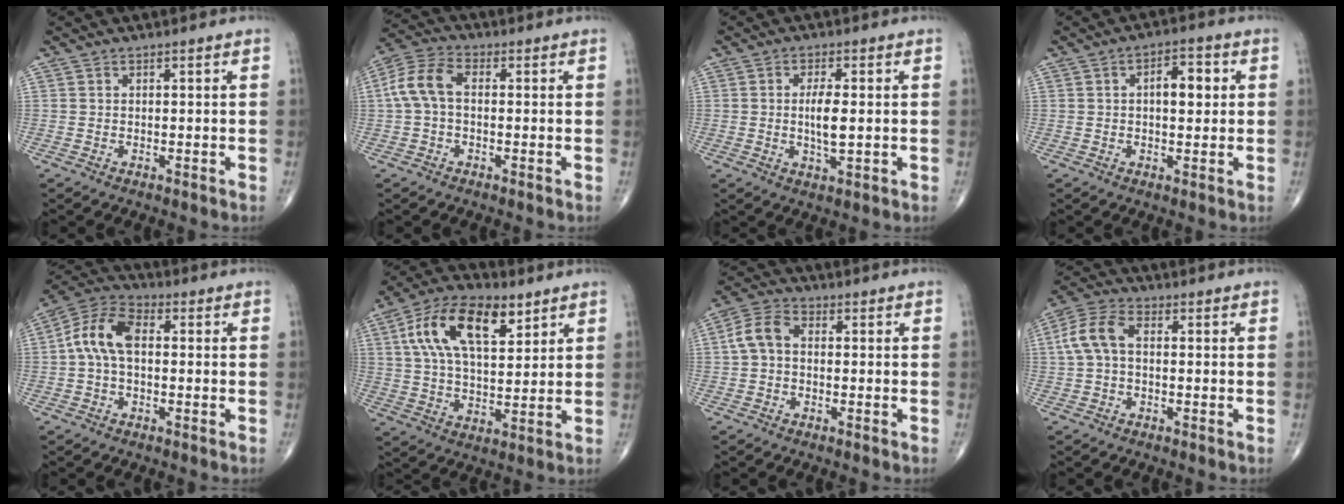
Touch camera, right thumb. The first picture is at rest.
{"total": 7.6, "force": [0.3, 4.5, 6.1], "torque": [-0.133, 0.025, -0.003]}
{"total": 5.4, "force": [0.1, 1.7, 5.1], "torque": [-0.096, -0.009, 0.001]}
{"total": 5.9, "force": [1.0, 3.0, 5.0], "torque": [-0.061, 0.007, 0.010]}
{"total": 9.1, "force": [0.3, 5.3, 7.4], "torque": [-0.148, 0.027, -0.003]}
{"total": 16.2, "force": [6.9, 7.9, 12.4], "torque": [-0.211, -0.004, 0.121]}
{"total": 5.6, "force": [0.1, 3.8, 4.2], "torque": [-0.084, 0.019, -0.007]}
{"total": 6.9, "force": [0.4, 4.0, 5.6], "torque": [-0.127, 0.023, 0.002]}